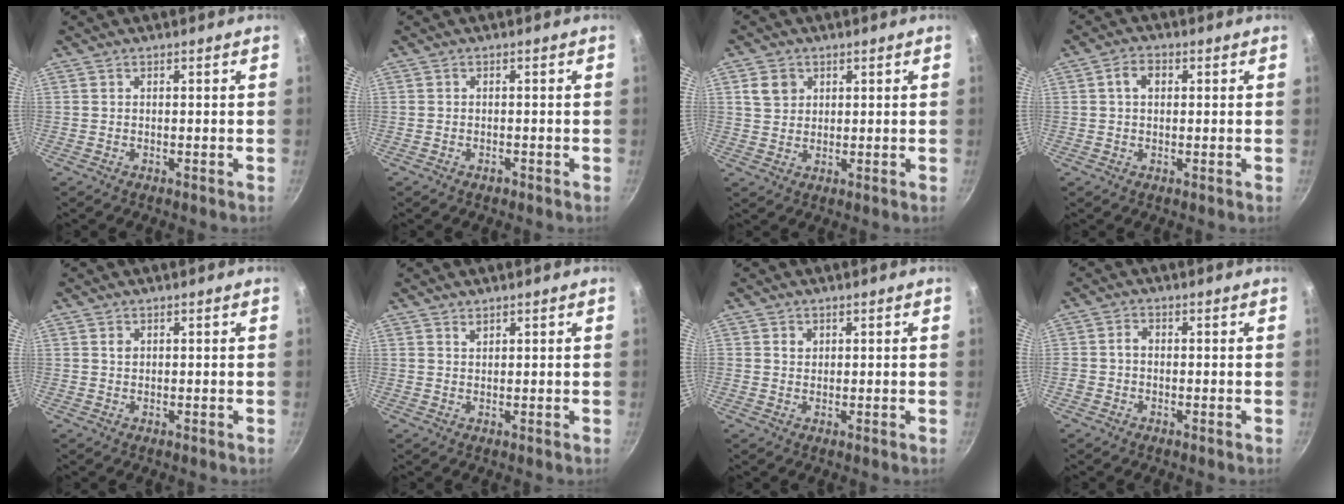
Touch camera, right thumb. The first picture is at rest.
{"total": 0.9, "force": [-0.7, 0.5, 0.4], "torque": [-0.008, 0.007, -0.010]}
{"total": 4.6, "force": [1.7, 3.8, 1.9], "torque": [-0.013, 0.002, 0.032]}
{"total": 3.8, "force": [0.8, 2.7, 2.6], "torque": [-0.033, 0.009, 0.008]}
{"total": 1.1, "force": [0.4, 0.9, 0.6], "torque": [-0.008, 0.000, 0.006]}
{"total": 1.1, "force": [0.8, 0.6, 0.4], "torque": [-0.005, -0.004, 0.015]}
{"total": 1.7, "force": [0.6, 1.5, 0.5], "torque": [-0.001, 0.001, 0.008]}
{"total": 2.2, "force": [-0.4, 1.8, 1.2], "torque": [-0.014, 0.011, -0.009]}